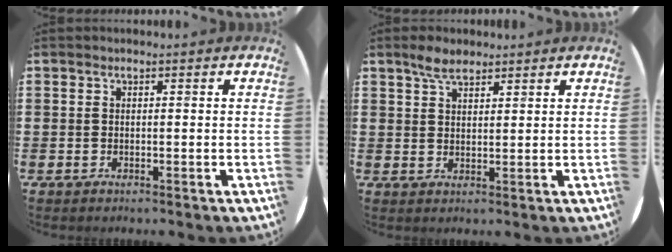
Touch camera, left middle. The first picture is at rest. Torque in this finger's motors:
{"motor_torque": [0.13, 0.05, 0.04, 0.02]}